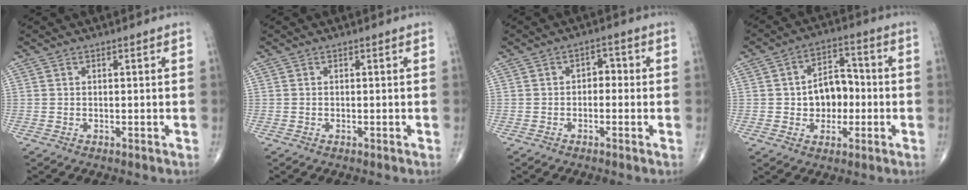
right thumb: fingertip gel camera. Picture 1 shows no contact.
{"total": 0.0}
{"total": 3.1, "force": [-0.4, 2.2, 2.2], "torque": [-0.011, 0.015, -0.016]}
{"total": 9.2, "force": [-0.9, 6.7, 6.3], "torque": [-0.058, 0.026, -0.017]}